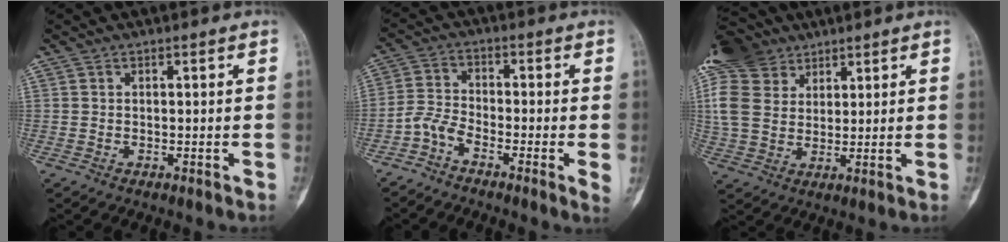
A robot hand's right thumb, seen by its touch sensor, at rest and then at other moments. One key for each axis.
{"total": 5.9, "fx": -3.1, "fy": 1.5, "fz": 4.8, "tx": -0.090, "ty": 0.011, "tz": -0.072}
{"total": 15.3, "fx": 9.0, "fy": 10.5, "fz": 6.5, "tx": -0.139, "ty": -0.002, "tz": 0.176}